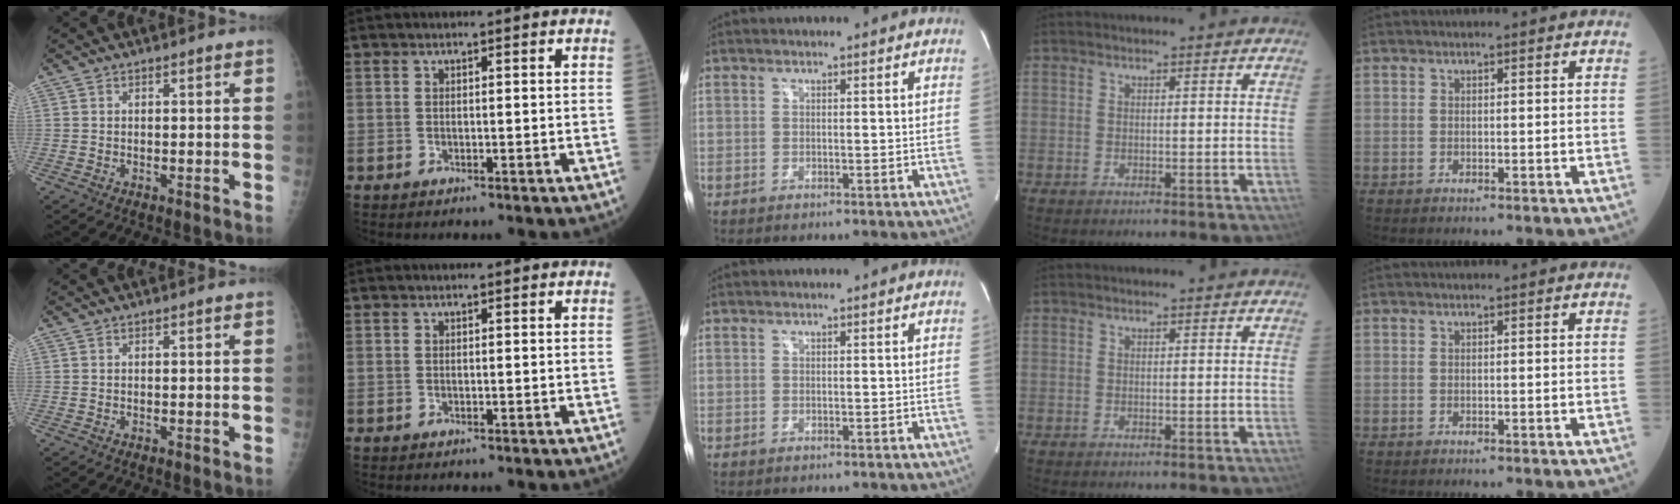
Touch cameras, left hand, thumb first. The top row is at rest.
{}